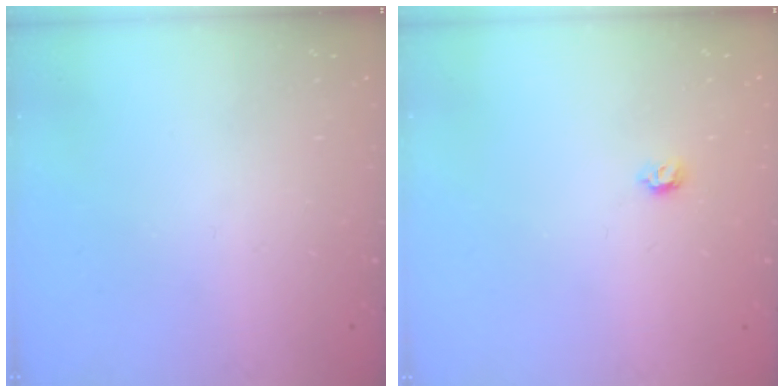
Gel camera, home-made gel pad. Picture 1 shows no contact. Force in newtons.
{"total": 3.8, "press": 3.7, "slide": 0.6}